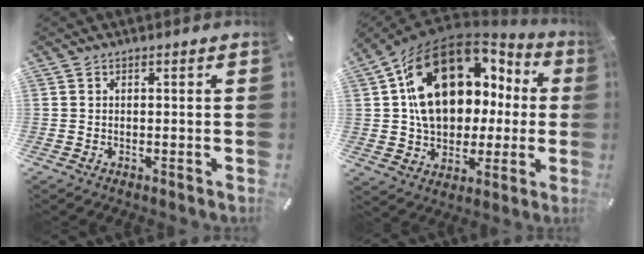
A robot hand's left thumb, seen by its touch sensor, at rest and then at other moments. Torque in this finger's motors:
{"motor_torque": [2.13, 2.87, 1.81, -0.96, 0.44]}